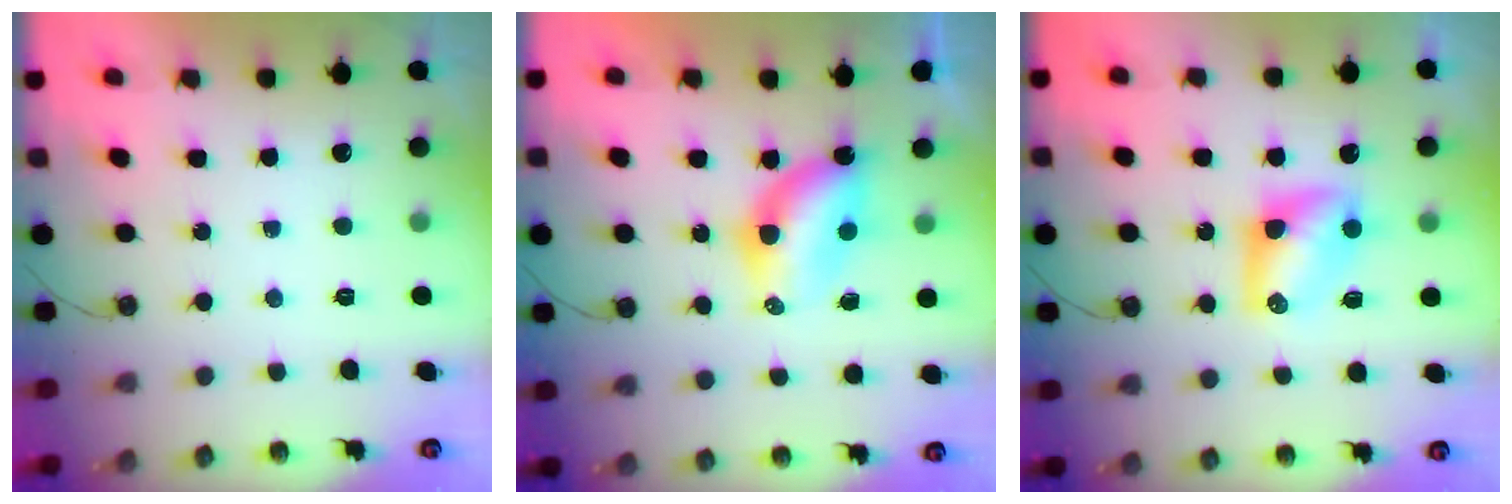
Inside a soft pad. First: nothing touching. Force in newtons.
{"total": 6.9, "press": 6.7, "slide": 1.5}
{"total": 7.9, "press": 7.9, "slide": 0.7}